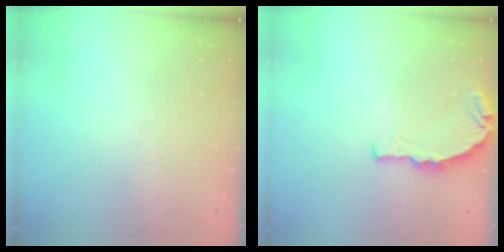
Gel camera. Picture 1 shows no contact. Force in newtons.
{"total": 4.9, "press": 4.9, "slide": 0.8}